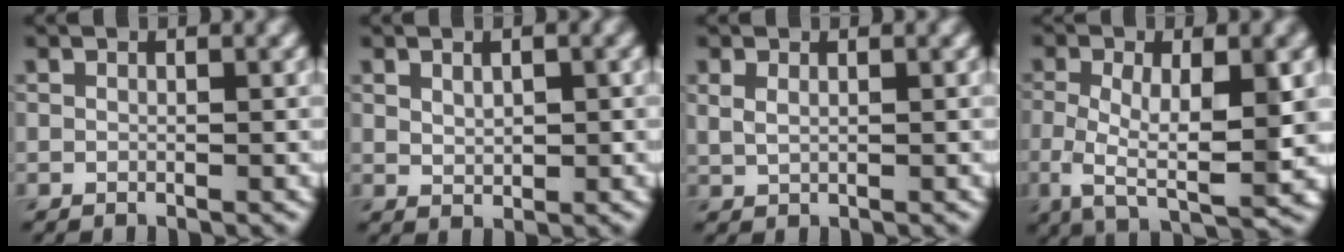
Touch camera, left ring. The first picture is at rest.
{"total": 1.5, "force": [0.6, 0.7, 1.1], "torque": [-0.021, -0.002, 0.015]}
{"total": 1.1, "force": [0.5, 0.6, 0.8], "torque": [-0.022, -0.001, 0.014]}
{"total": 7.5, "force": [-0.5, 2.7, 7.0], "torque": [-0.129, -0.009, -0.011]}